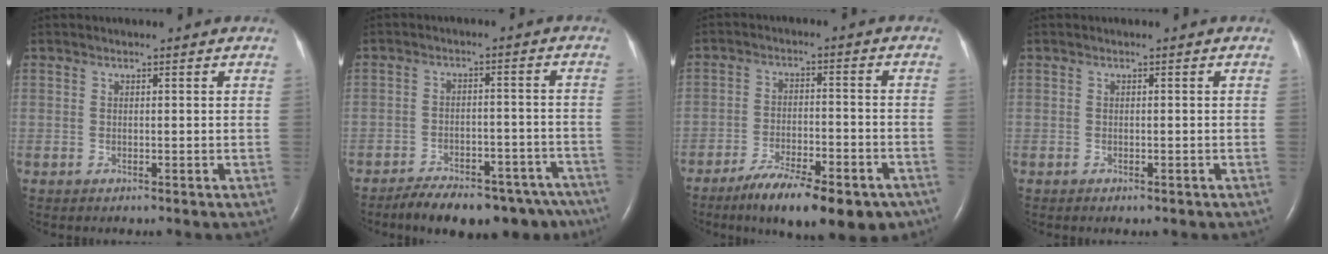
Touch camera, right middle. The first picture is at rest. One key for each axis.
{"total": 18.3, "fx": -15.2, "fy": 7.1, "fz": 7.4, "tx": -0.079, "ty": 0.018, "tz": -0.190}
{"total": 14.9, "fx": -10.8, "fy": 4.3, "fz": 9.3, "tx": -0.114, "ty": -0.004, "tz": -0.163}
{"total": 0.8, "fx": -0.6, "fy": 0.3, "fz": 0.4, "tx": -0.007, "ty": -0.001, "tz": -0.005}